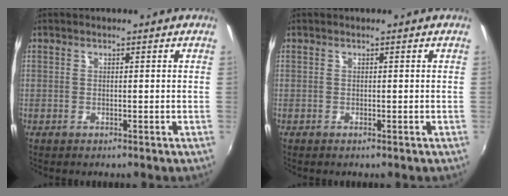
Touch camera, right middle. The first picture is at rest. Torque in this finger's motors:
{"motor_torque": [0.08, -0.06, 0.00, 0.00]}